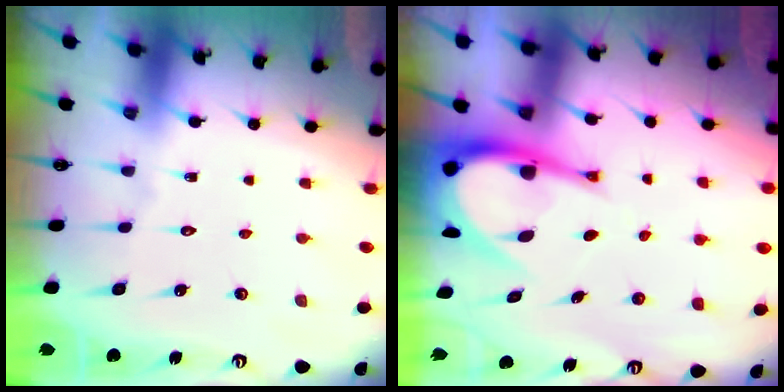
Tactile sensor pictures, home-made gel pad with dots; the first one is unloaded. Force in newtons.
{"total": 11.3, "press": 11.2, "slide": 1.4}